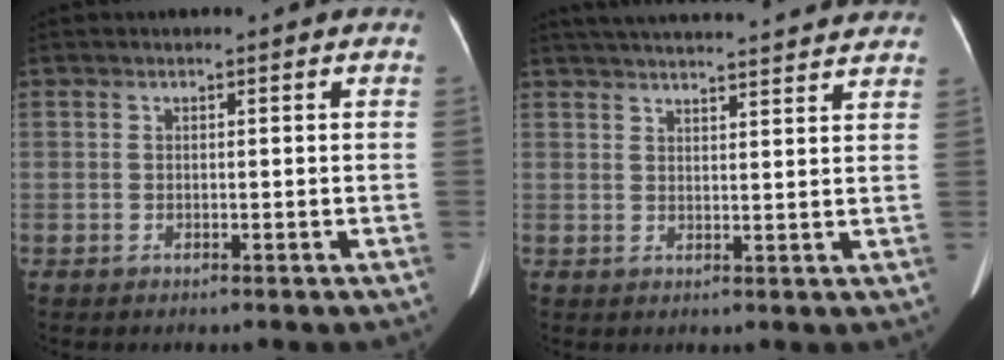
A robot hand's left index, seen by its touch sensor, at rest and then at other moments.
{"total": 20.5, "force": [19.0, 1.5, 7.6], "torque": [-0.123, 0.027, 0.248]}